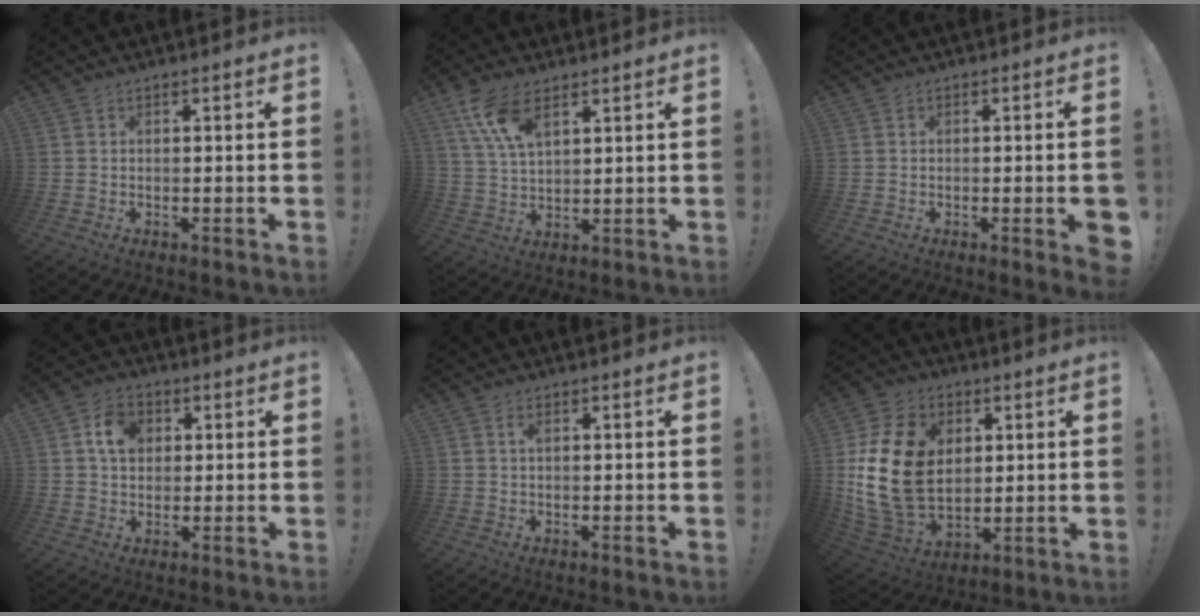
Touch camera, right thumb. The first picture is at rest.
{"total": 10.5, "force": [6.3, 4.8, 6.8], "torque": [-0.126, -0.027, 0.117]}
{"total": 4.0, "force": [-1.1, 0.2, 3.8], "torque": [-0.050, -0.006, -0.014]}
{"total": 8.7, "force": [2.7, 6.7, 4.9], "torque": [-0.066, 0.003, 0.050]}
{"total": 2.8, "force": [1.2, 1.3, 2.2], "torque": [-0.031, -0.003, 0.019]}
{"total": 22.1, "force": [3.0, 16.4, 14.4], "torque": [-0.271, -0.007, 0.063]}